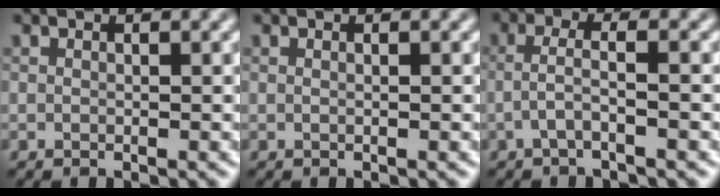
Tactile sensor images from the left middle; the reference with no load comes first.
{"total": 1.1, "force": [0.4, 0.6, 0.8], "torque": [-0.010, -0.012, -0.009]}
{"total": 2.4, "force": [-0.9, 0.6, 2.1], "torque": [-0.044, 0.002, -0.032]}